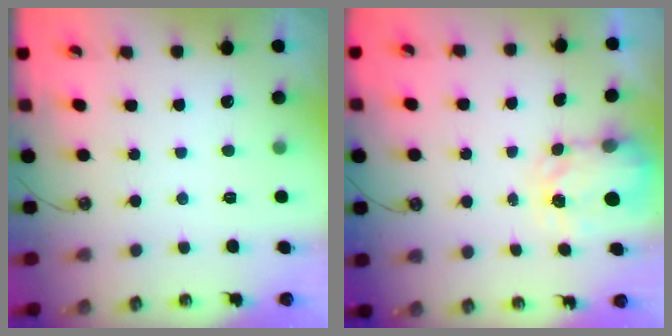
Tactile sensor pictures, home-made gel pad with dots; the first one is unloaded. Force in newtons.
{"total": 3.5, "press": 3.5, "slide": 0.5}